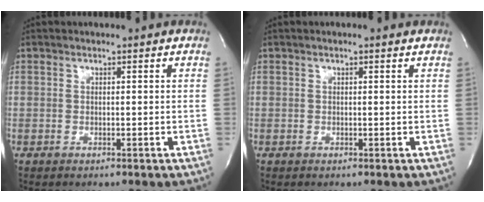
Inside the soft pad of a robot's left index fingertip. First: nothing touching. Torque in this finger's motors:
{"motor_torque": [0.12, -0.05, -0.03, -0.01]}